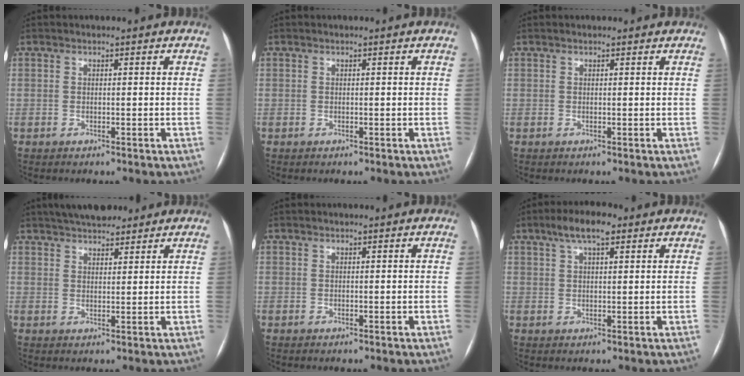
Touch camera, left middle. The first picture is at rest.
{"total": 0.0}
{"total": 1.7, "force": [1.5, 0.7, 0.5], "torque": [-0.006, 0.021, 0.014]}
{"total": 7.8, "force": [6.6, 2.6, 3.3], "torque": [-0.048, 0.021, 0.105]}
{"total": 0.0}
{"total": 4.0, "force": [2.6, 1.3, 2.8], "torque": [-0.053, 0.012, 0.044]}